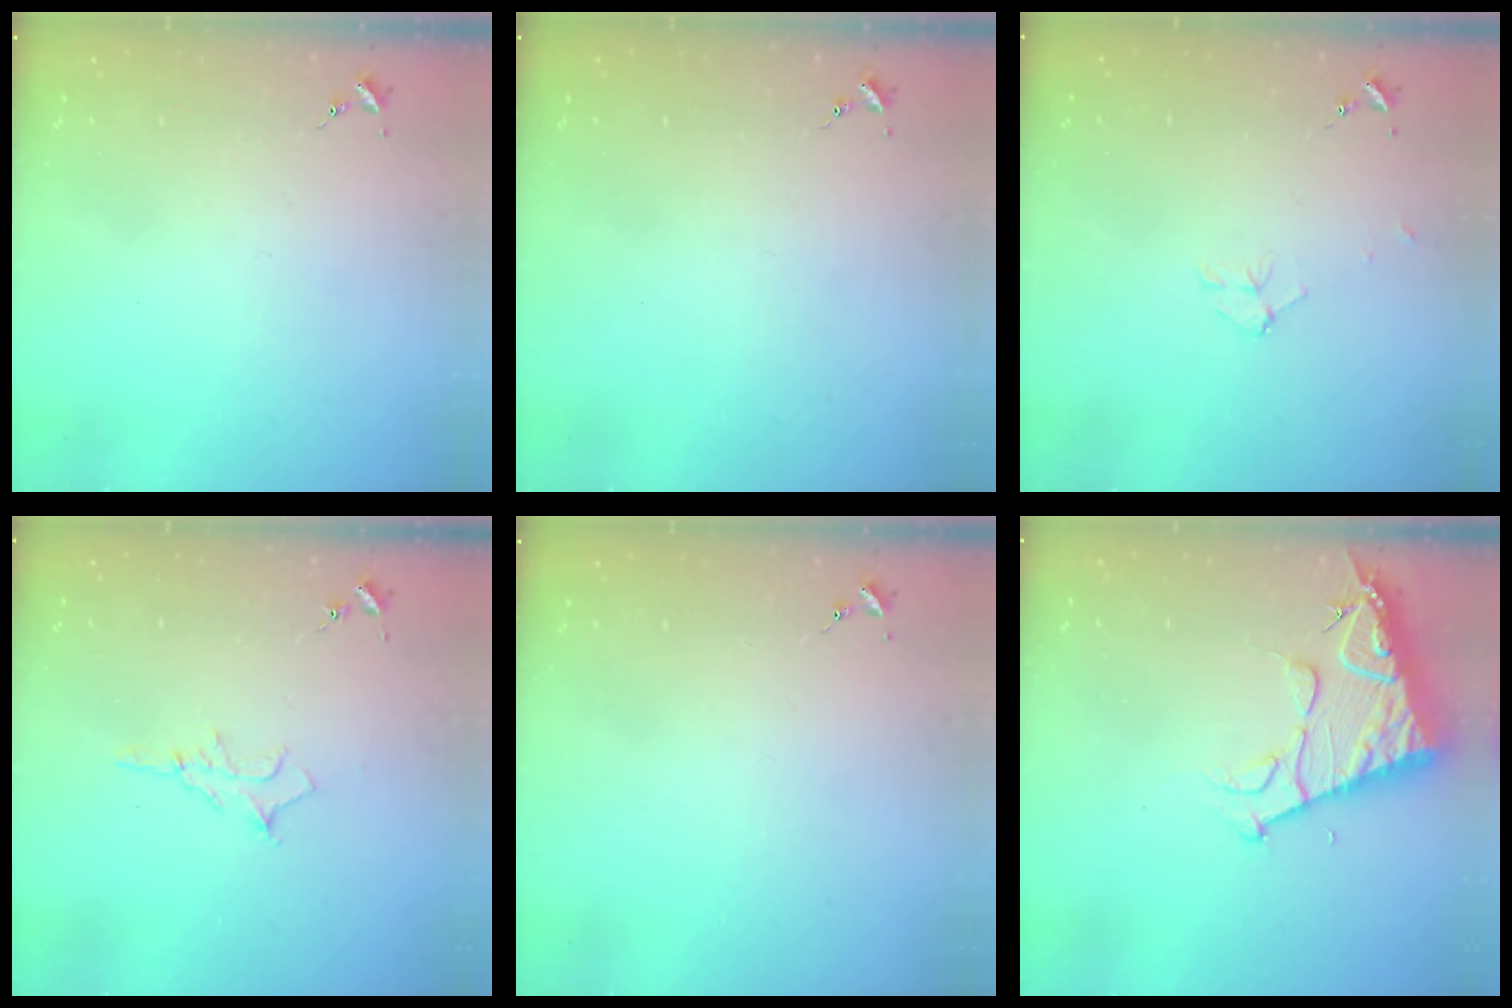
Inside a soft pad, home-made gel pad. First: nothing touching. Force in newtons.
{"total": 0.0}
{"total": 5.5, "press": 5.5, "slide": 0.6}
{"total": 6.2, "press": 6.1, "slide": 0.8}
{"total": 0.0}
{"total": 13.0, "press": 12.9, "slide": 1.3}